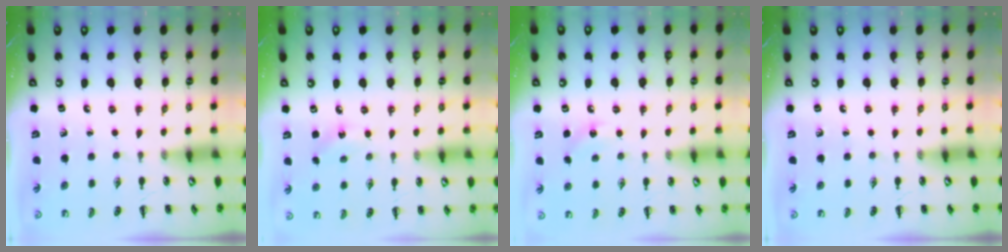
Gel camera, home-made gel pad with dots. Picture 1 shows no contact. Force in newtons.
{"total": 5.1, "press": 4.9, "slide": 1.4}
{"total": 6.2, "press": 6.1, "slide": 1.3}
{"total": 0.0}